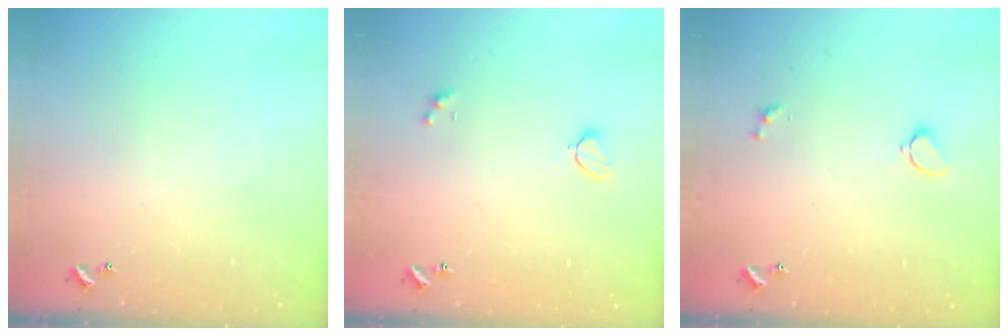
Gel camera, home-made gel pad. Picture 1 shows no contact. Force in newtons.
{"total": 2.3, "press": 2.2, "slide": 0.7}
{"total": 1.5, "press": 1.4, "slide": 0.4}